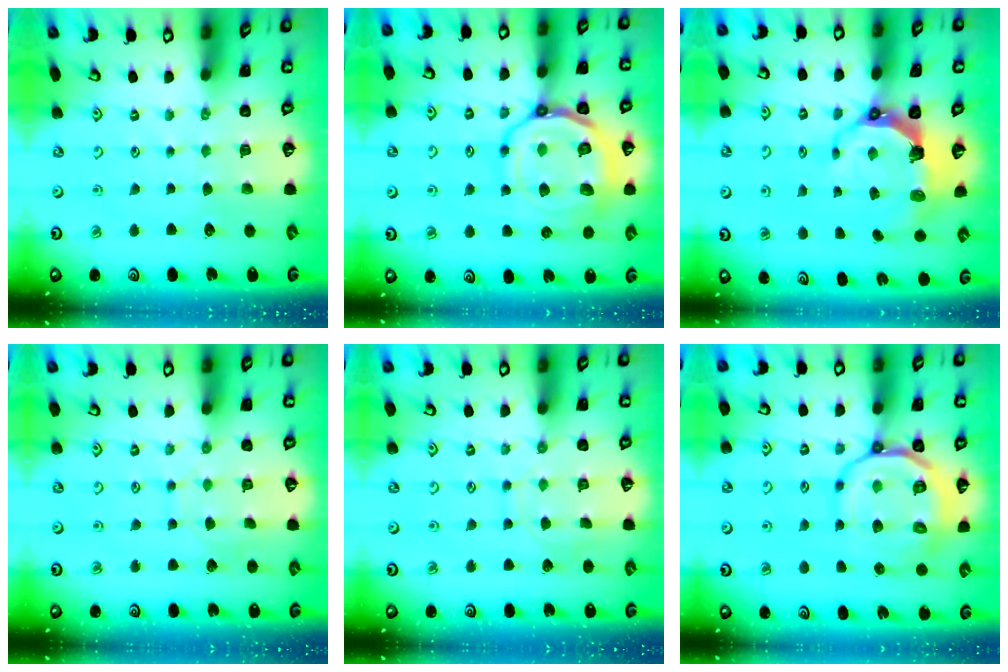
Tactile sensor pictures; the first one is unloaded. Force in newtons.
{"total": 17.7, "press": 17.6, "slide": 1.8}
{"total": 8.7, "press": 7.0, "slide": 5.2}
{"total": 6.2, "press": 6.2, "slide": 0.6}
{"total": 8.5, "press": 8.4, "slide": 0.7}
{"total": 16.7, "press": 16.5, "slide": 2.6}